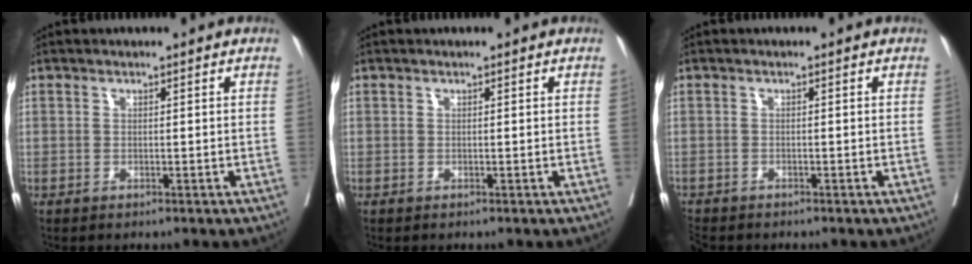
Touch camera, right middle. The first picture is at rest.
{"total": 0.0}
{"total": 3.6, "force": [-3.3, 1.2, 1.1], "torque": [-0.025, -0.011, -0.060]}